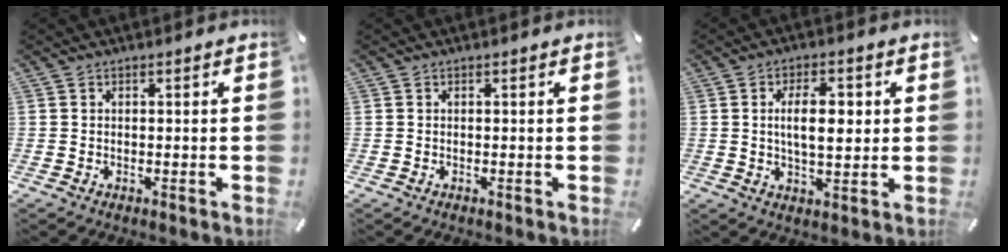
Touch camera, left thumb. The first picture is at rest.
{"total": 0.0}
{"total": 9.4, "force": [1.5, 4.5, 8.1], "torque": [-0.131, 0.000, 0.017]}